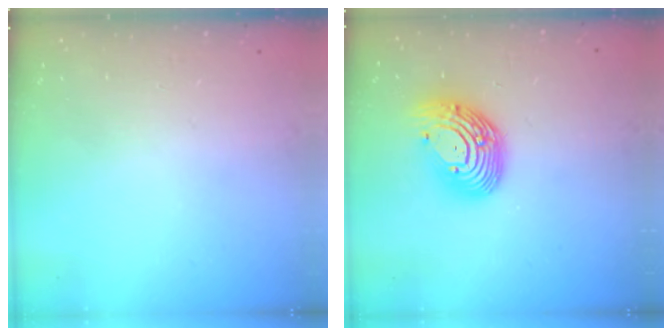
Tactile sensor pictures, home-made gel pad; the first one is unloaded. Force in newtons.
{"total": 15.0, "press": 14.9, "slide": 1.5}